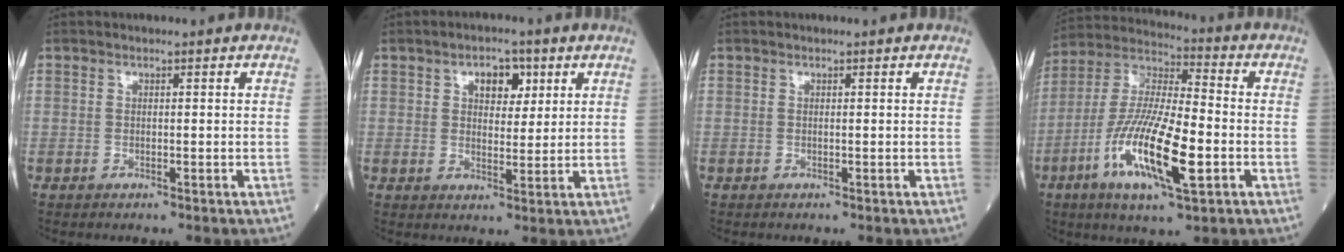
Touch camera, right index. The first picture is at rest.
{"total": 4.9, "force": [2.2, 2.7, 3.5], "torque": [-0.049, 0.009, 0.033]}
{"total": 0.0}
{"total": 16.7, "force": [-5.0, 3.3, 15.6], "torque": [-0.317, -0.012, -0.089]}